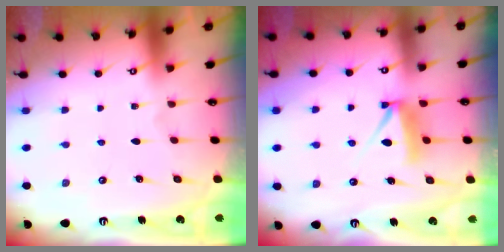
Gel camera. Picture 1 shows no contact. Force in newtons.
{"total": 7.5, "press": 7.5, "slide": 0.7}